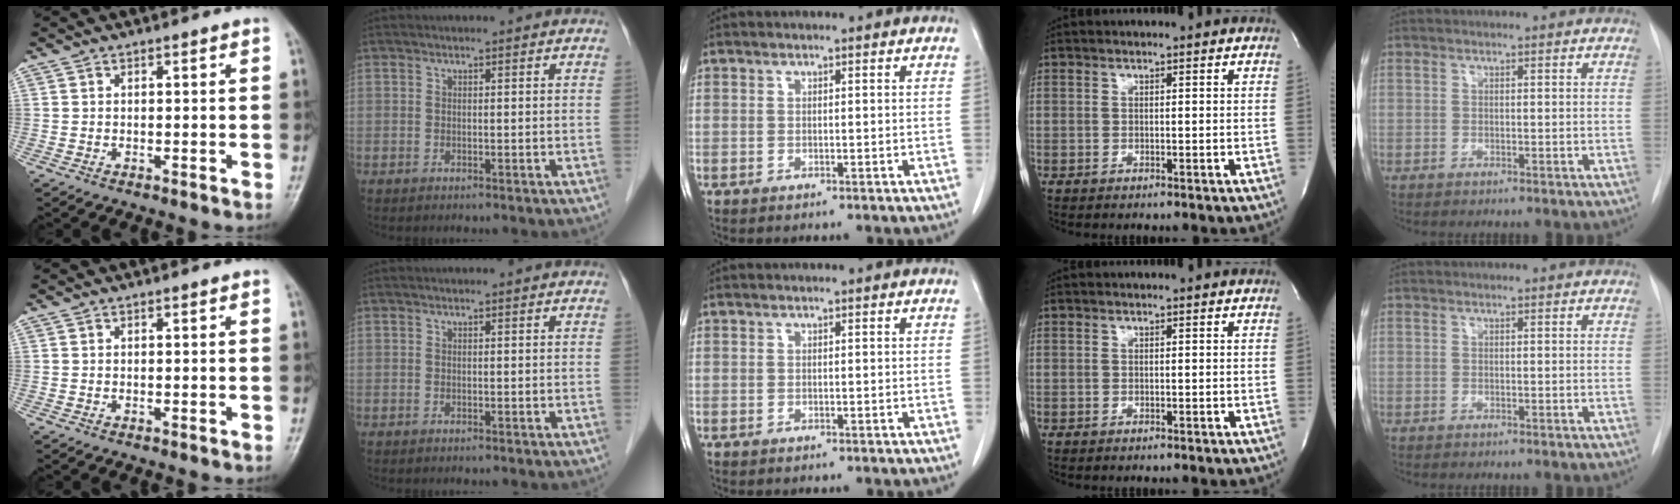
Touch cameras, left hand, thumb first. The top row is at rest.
{}